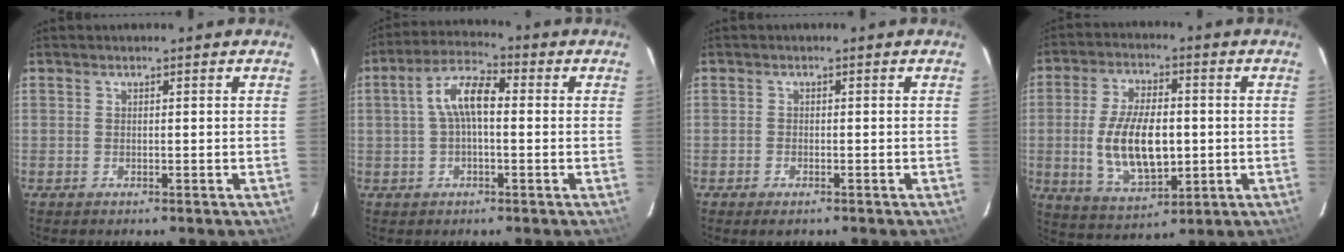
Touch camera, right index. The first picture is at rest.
{"total": 7.5, "force": [0.3, 3.0, 6.8], "torque": [-0.139, 0.023, 0.005]}
{"total": 1.7, "force": [-1.3, 0.7, 0.9], "torque": [-0.022, -0.004, -0.025]}
{"total": 14.1, "force": [-1.0, 6.8, 12.3], "torque": [-0.241, -0.007, -0.006]}